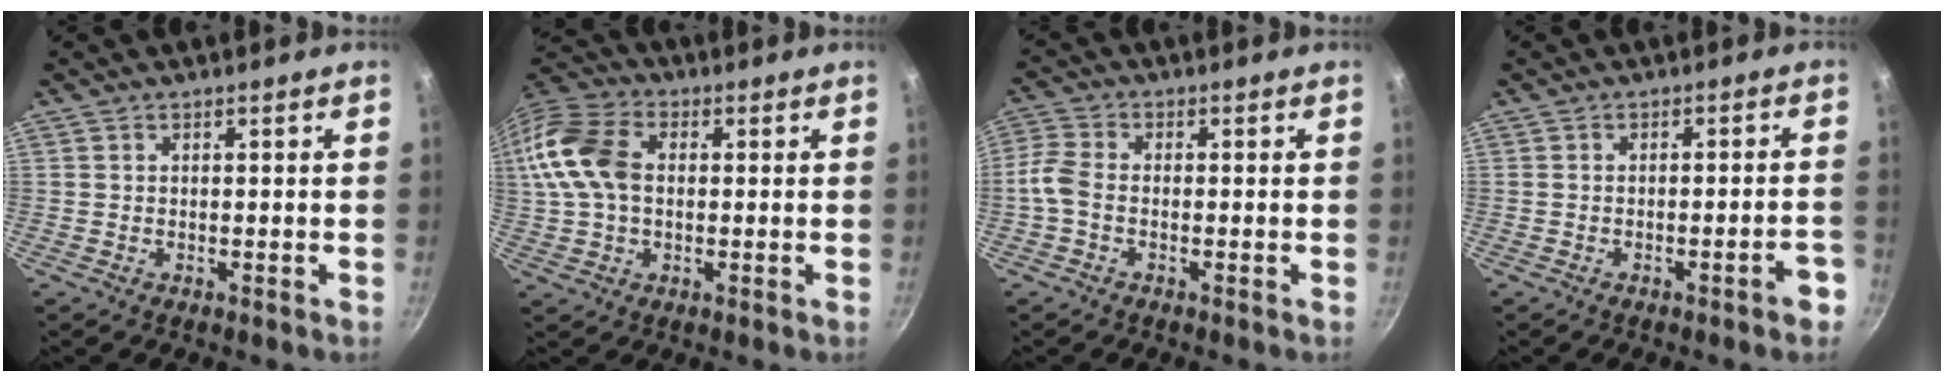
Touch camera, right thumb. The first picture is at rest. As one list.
[{"total": 15.2, "force": [1.5, 10.3, 11.1], "torque": [-0.226, 0.027, 0.015]}, {"total": 4.3, "force": [-1.4, 2.7, 3.1], "torque": [-0.078, 0.017, -0.044]}, {"total": 4.3, "force": [-2.4, 0.8, 3.5], "torque": [-0.039, 0.024, -0.028]}]